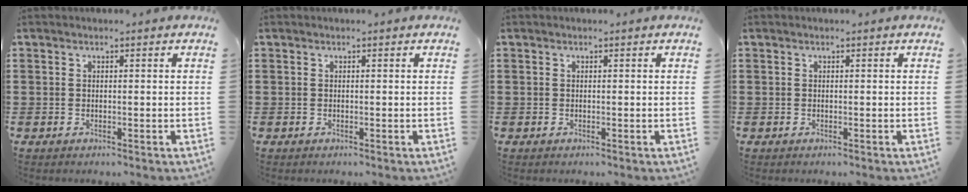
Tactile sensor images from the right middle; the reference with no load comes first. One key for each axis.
{"total": 0.0}
{"total": 0.0}
{"total": 0.0}